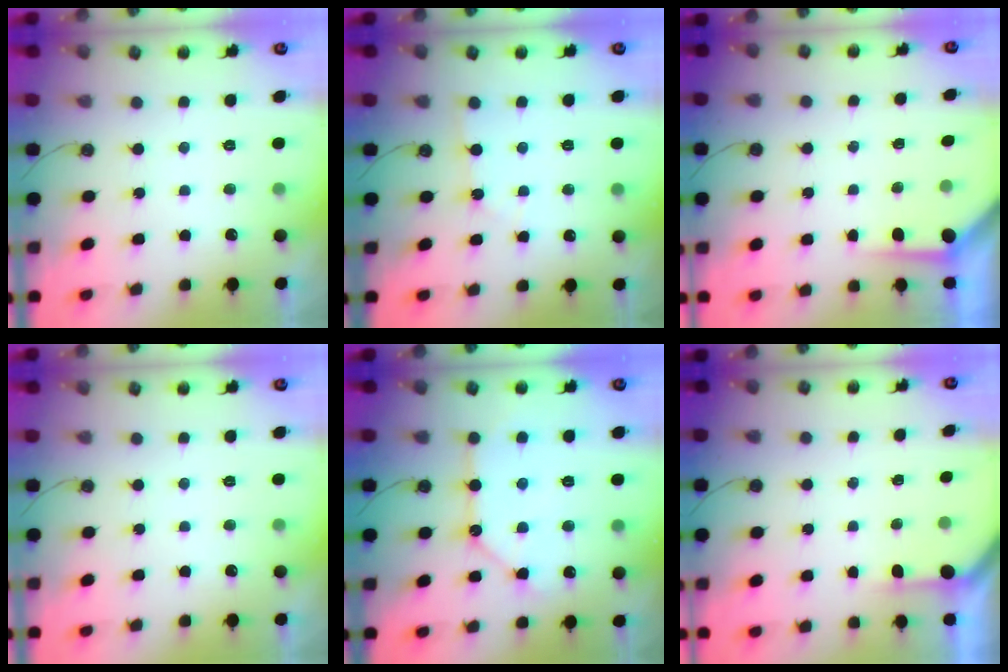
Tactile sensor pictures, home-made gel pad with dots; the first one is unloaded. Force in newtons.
{"total": 1.8, "press": 1.8, "slide": 0.3}
{"total": 3.6, "press": 3.5, "slide": 0.3}
{"total": 0.0}
{"total": 10.5, "press": 10.4, "slide": 0.9}
{"total": 1.4, "press": 1.4, "slide": 0.2}